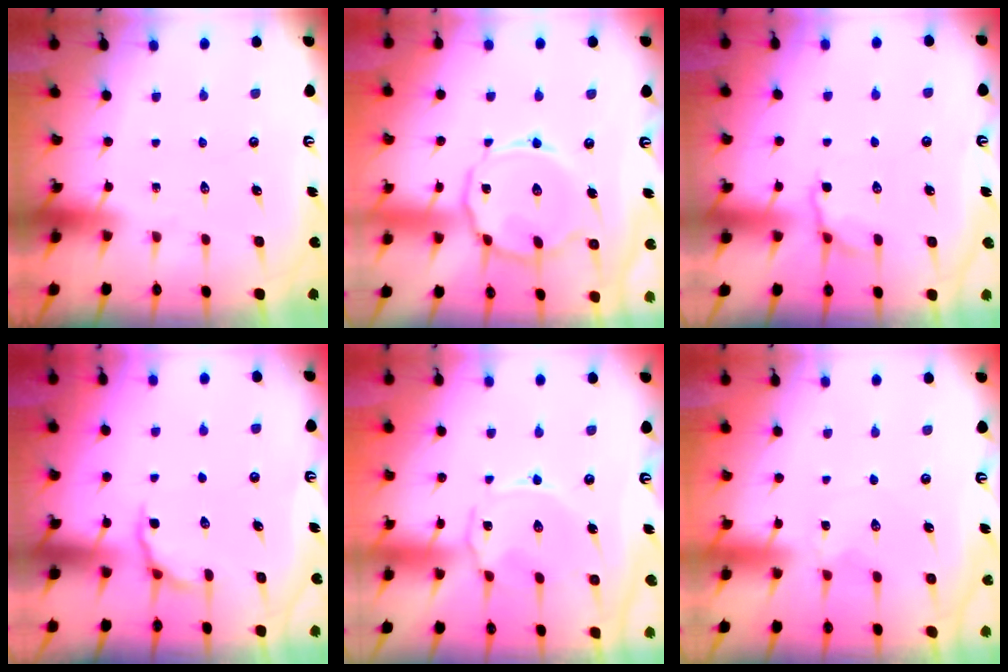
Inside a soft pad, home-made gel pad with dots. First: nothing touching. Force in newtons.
{"total": 12.0, "press": 11.9, "slide": 1.0}
{"total": 3.5, "press": 3.2, "slide": 1.5}
{"total": 6.2, "press": 5.7, "slide": 2.5}
{"total": 2.0, "press": 1.9, "slide": 0.5}
{"total": 1.9, "press": 1.9, "slide": 0.2}